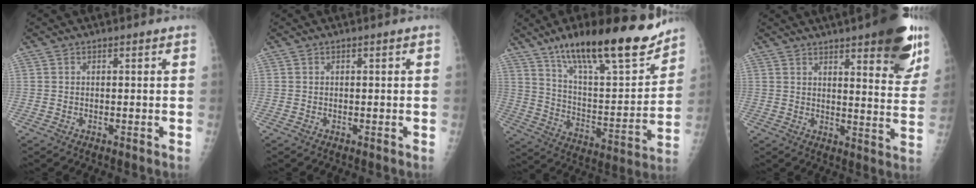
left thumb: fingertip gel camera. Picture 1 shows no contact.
{"total": 0.0}
{"total": 24.5, "force": [17.5, 6.5, 16.0], "torque": [-0.213, -0.077, 0.287]}
{"total": 18.5, "force": [11.4, 4.8, 13.7], "torque": [-0.144, -0.052, 0.142]}